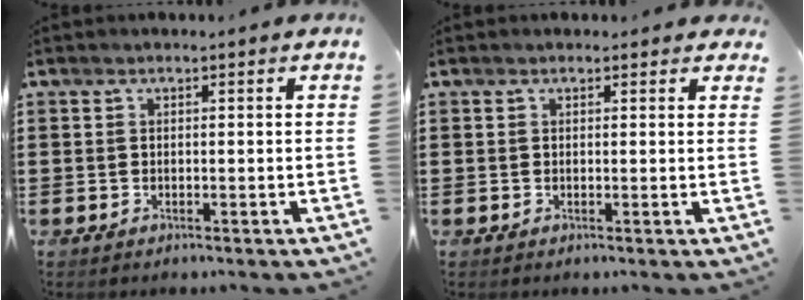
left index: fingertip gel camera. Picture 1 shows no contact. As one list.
[{"total": 0.8, "force": [0.6, 0.5, 0.1], "torque": [-0.004, 0.005, 0.011]}]